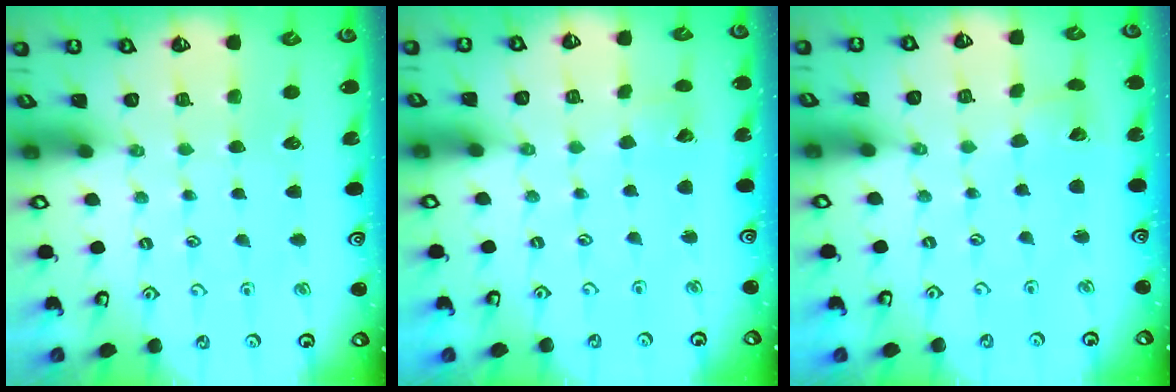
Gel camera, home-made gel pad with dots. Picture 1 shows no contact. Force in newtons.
{"total": 1.4, "press": 1.4, "slide": 0.1}
{"total": 2.6, "press": 2.6, "slide": 0.4}